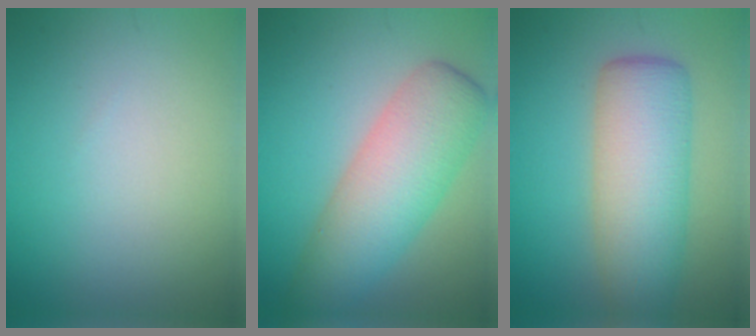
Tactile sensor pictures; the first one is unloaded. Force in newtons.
{"total": 7.7, "press": 7.7, "slide": 0.3}
{"total": 7.8, "press": 7.8, "slide": 0.2}